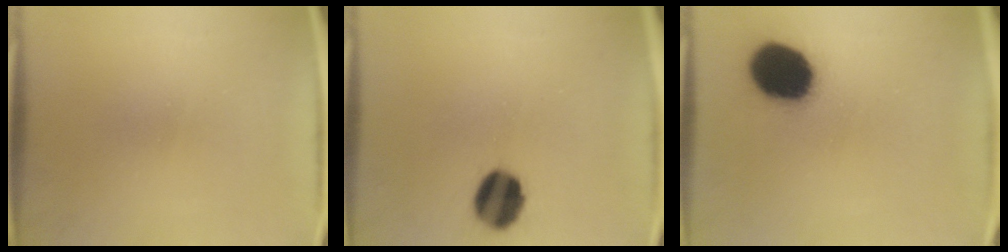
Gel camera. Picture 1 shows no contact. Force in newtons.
{"total": 11.0}
{"total": 18.3}